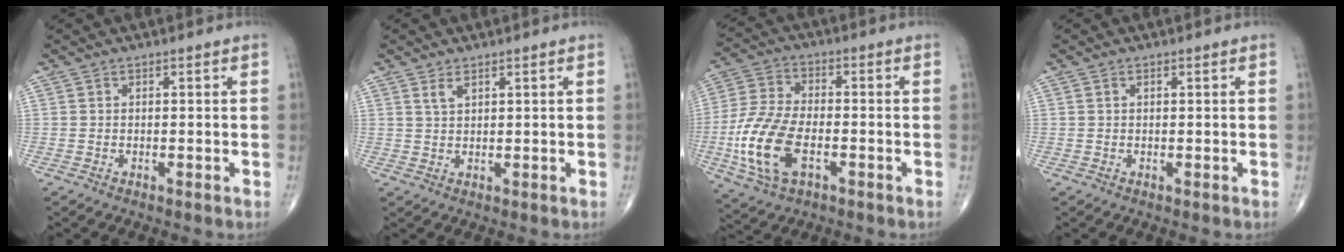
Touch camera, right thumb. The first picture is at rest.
{"total": 2.1, "force": [1.3, 0.9, 1.4], "torque": [-0.027, -0.005, 0.031]}
{"total": 14.6, "force": [-4.0, 7.7, 11.7], "torque": [-0.255, 0.011, -0.077]}
{"total": 0.5, "force": [0.2, 0.3, 0.4], "torque": [-0.009, 0.003, 0.004]}